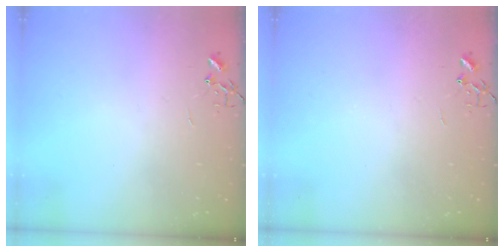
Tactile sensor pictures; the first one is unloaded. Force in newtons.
{"total": 0.0}